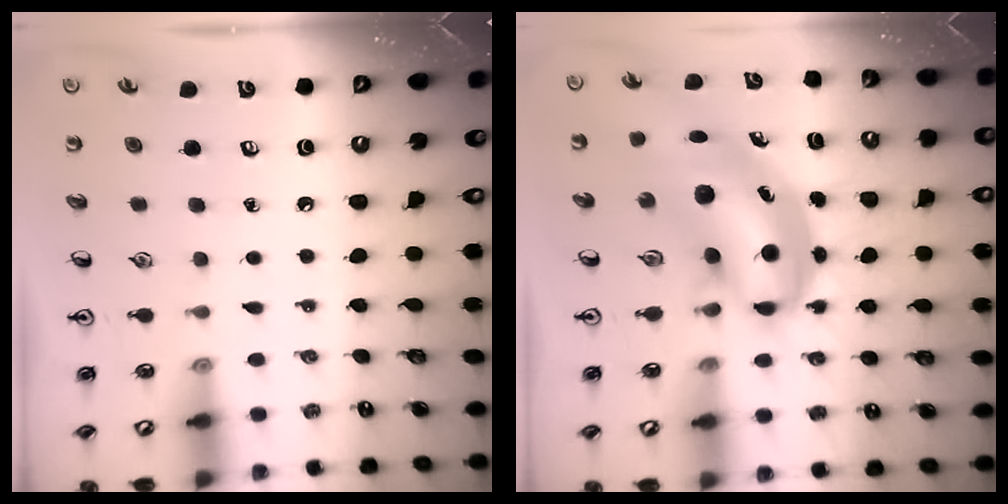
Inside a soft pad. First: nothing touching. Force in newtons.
{"total": 7.3, "press": 7.2, "slide": 1.5}